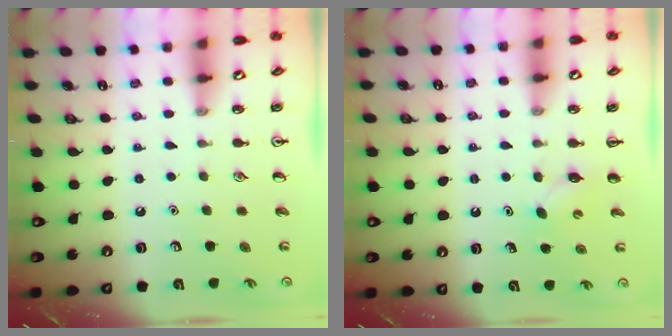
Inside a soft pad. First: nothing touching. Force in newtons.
{"total": 3.0, "press": 2.9, "slide": 0.7}